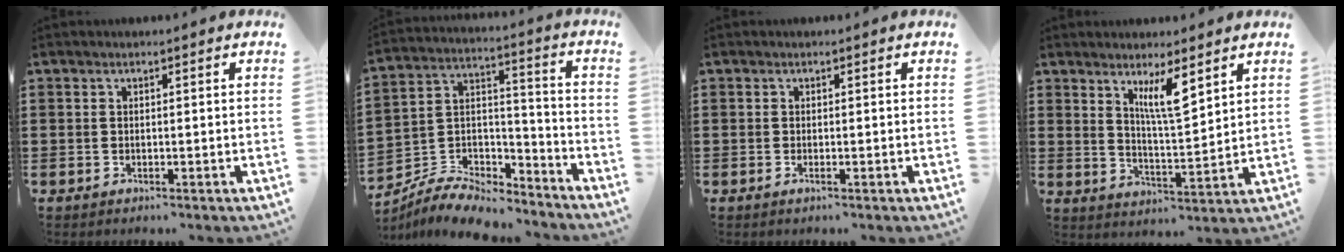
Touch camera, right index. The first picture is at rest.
{"total": 8.2, "force": [-7.7, 2.1, 2.0], "torque": [-0.039, 0.017, -0.151]}
{"total": 0.5, "force": [-0.1, -0.1, 0.5], "torque": [-0.009, -0.005, -0.001]}
{"total": 6.6, "force": [4.0, 1.3, 5.1], "torque": [-0.101, -0.007, 0.067]}